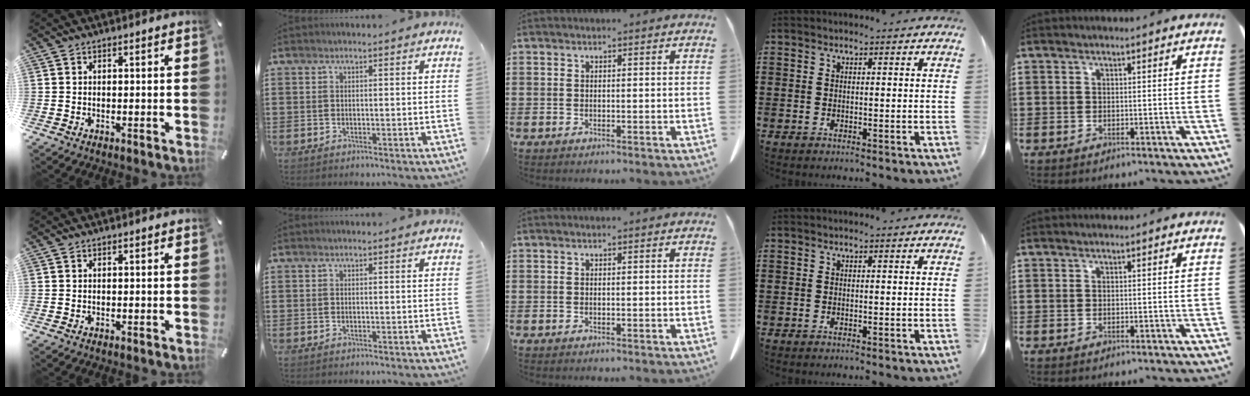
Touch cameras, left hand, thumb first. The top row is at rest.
{}